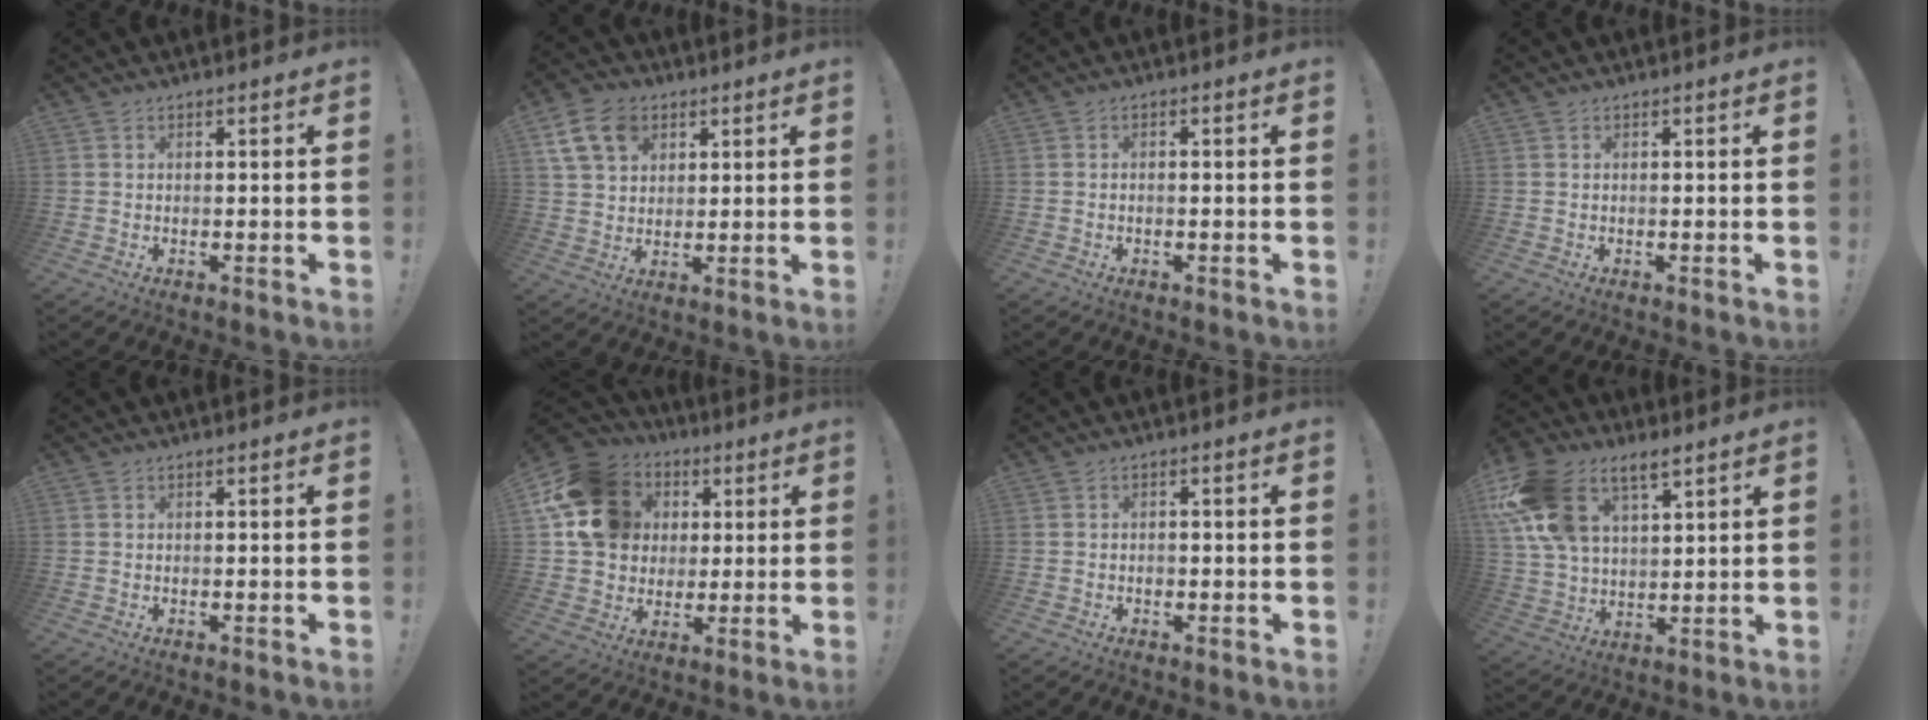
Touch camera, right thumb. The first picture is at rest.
{"total": 11.7, "force": [5.7, 8.5, 5.6], "torque": [-0.092, -0.017, 0.114]}
{"total": 0.5, "force": [-0.3, 0.0, 0.4], "torque": [-0.007, -0.001, -0.005]}
{"total": 0.0}
{"total": 0.0}
{"total": 18.7, "force": [5.1, 15.6, 9.0], "torque": [-0.149, -0.006, 0.114]}
{"total": 0.8, "force": [-0.5, 0.6, 0.4], "torque": [-0.006, 0.002, -0.008]}
{"total": 16.5, "force": [9.1, 9.9, 9.5], "torque": [-0.195, -0.035, 0.175]}